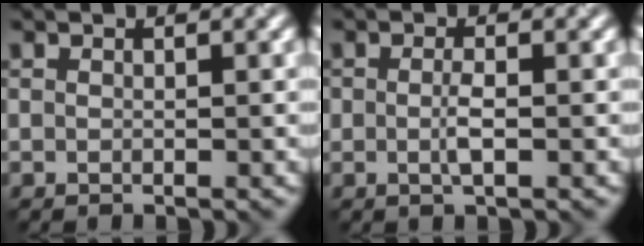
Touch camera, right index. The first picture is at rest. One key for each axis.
{"total": 1.6, "fx": -0.2, "fy": 0.4, "fz": 1.5, "tx": -0.031, "ty": -0.001, "tz": -0.006}